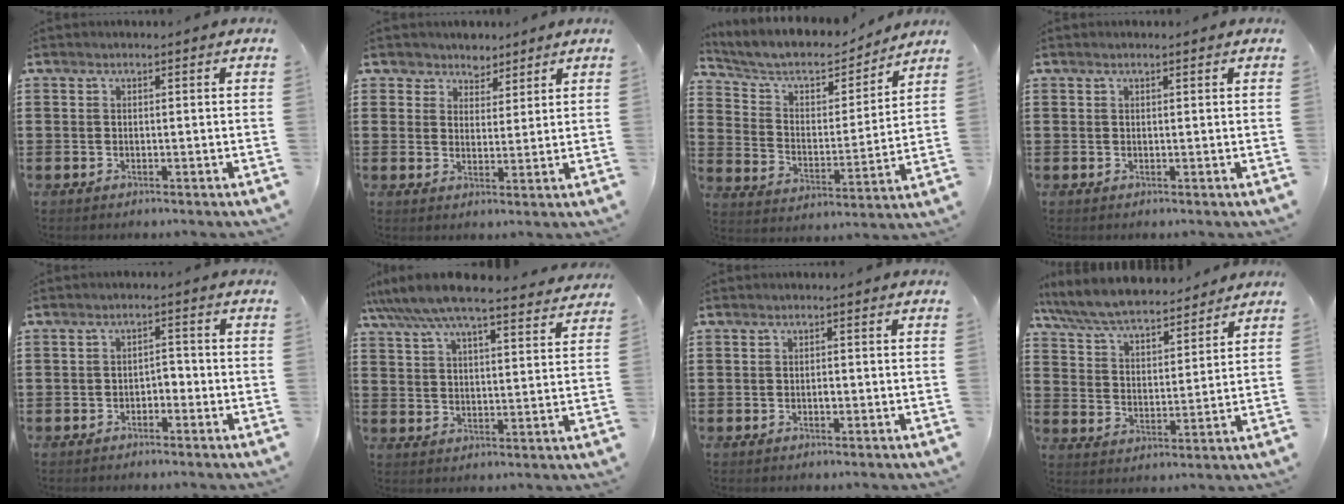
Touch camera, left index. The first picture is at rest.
{"total": 3.8, "force": [3.0, 2.3, -0.2], "torque": [-0.016, 0.002, 0.055]}
{"total": 7.0, "force": [6.0, 2.7, 2.4], "torque": [-0.080, -0.036, 0.101]}
{"total": 0.6, "force": [0.3, -0.1, 0.5], "torque": [-0.009, -0.001, 0.007]}
{"total": 1.9, "force": [-1.6, 0.8, 0.5], "torque": [-0.018, 0.004, -0.037]}
{"total": 7.7, "force": [7.0, 0.4, 3.2], "torque": [-0.089, -0.037, 0.123]}
{"total": 0.9, "force": [-0.2, 0.4, 0.8], "torque": [-0.016, -0.001, -0.003]}
{"total": 7.5, "force": [7.0, 1.0, 2.3], "torque": [-0.076, -0.035, 0.125]}